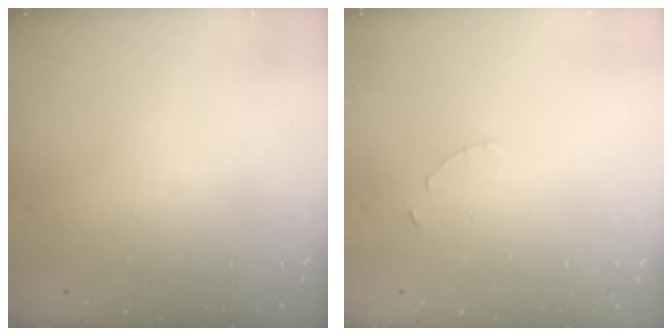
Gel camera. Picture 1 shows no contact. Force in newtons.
{"total": 1.0, "press": 1.0, "slide": 0.2}